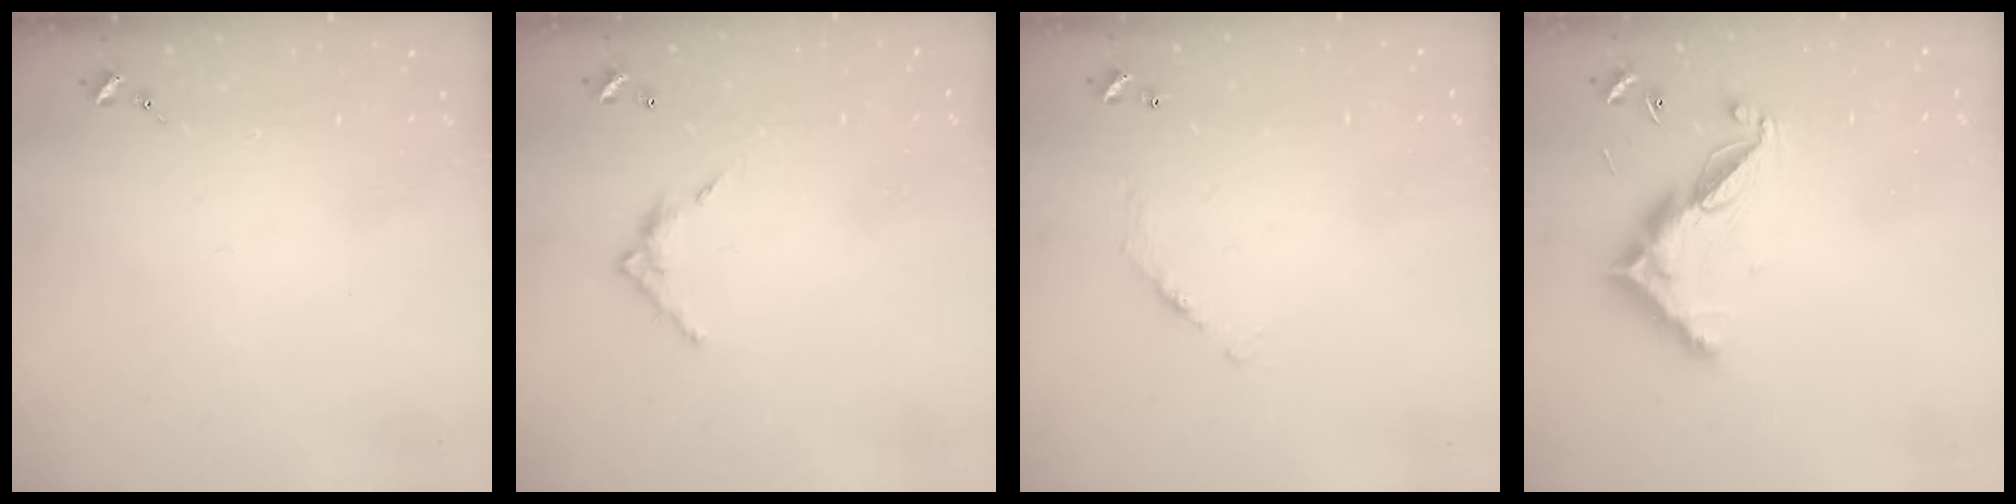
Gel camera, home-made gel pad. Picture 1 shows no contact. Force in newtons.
{"total": 6.7, "press": 6.7, "slide": 0.4}
{"total": 6.8, "press": 6.8, "slide": 0.5}
{"total": 12.2, "press": 12.1, "slide": 0.3}